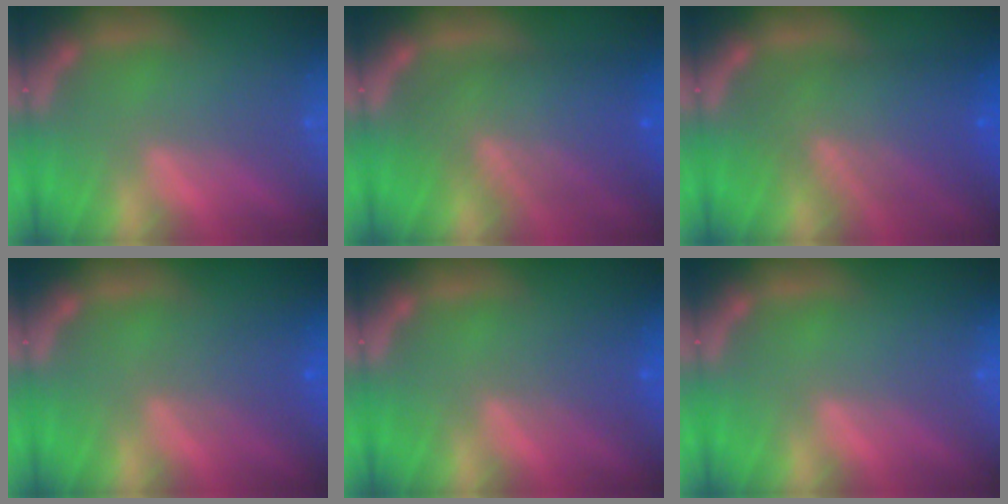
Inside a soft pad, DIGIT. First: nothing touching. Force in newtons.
{"total": 8.6}
{"total": 8.1}
{"total": 2.5}
{"total": 2.0}
{"total": 0.0}